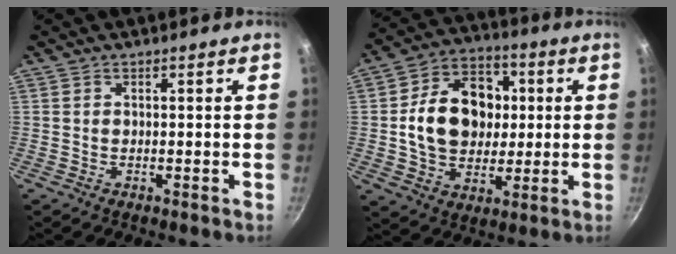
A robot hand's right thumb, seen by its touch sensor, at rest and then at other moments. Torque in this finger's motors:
{"motor_torque": [-0.40, 1.64, 0.86, -0.32, 0.38]}